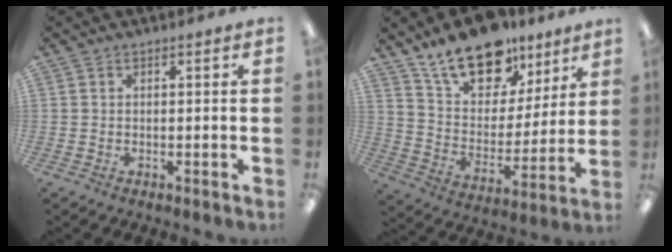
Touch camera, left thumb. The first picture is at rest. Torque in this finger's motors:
{"motor_torque": [0.46, 0.36, 1.54, -1.23, 0.19]}